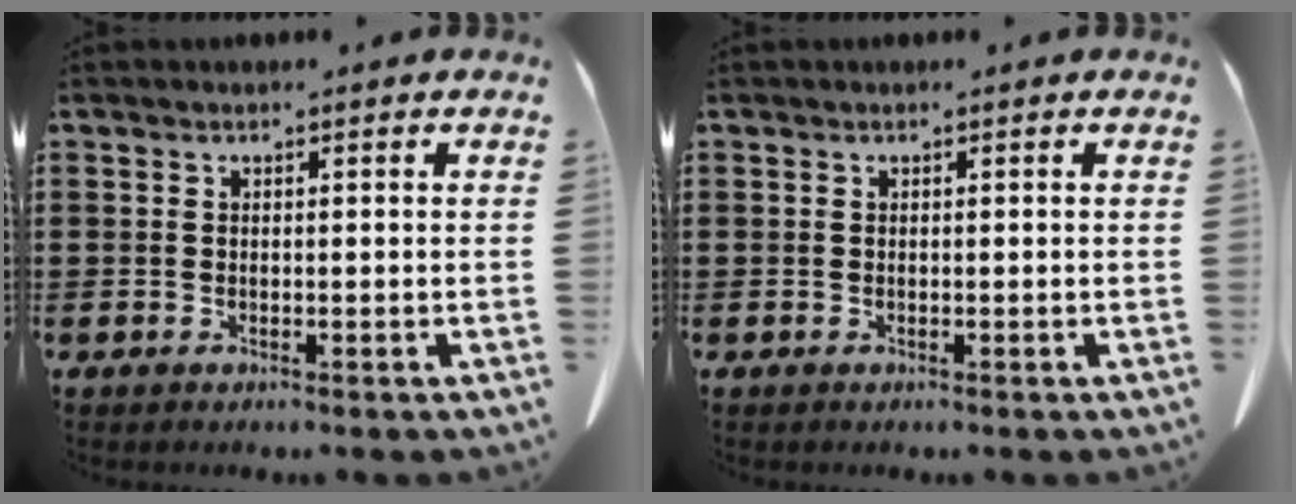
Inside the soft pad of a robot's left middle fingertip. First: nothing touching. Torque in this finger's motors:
{"motor_torque": [0.00, 0.00, -0.02, 0.01]}